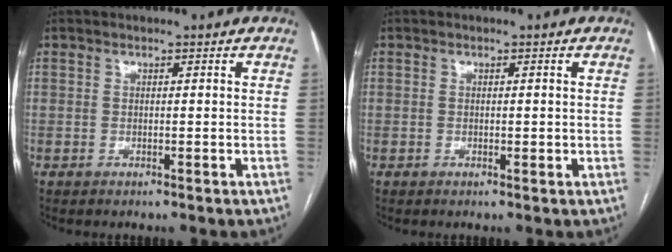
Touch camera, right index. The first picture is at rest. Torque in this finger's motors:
{"motor_torque": [-0.23, 0.48, 0.05, 0.02]}